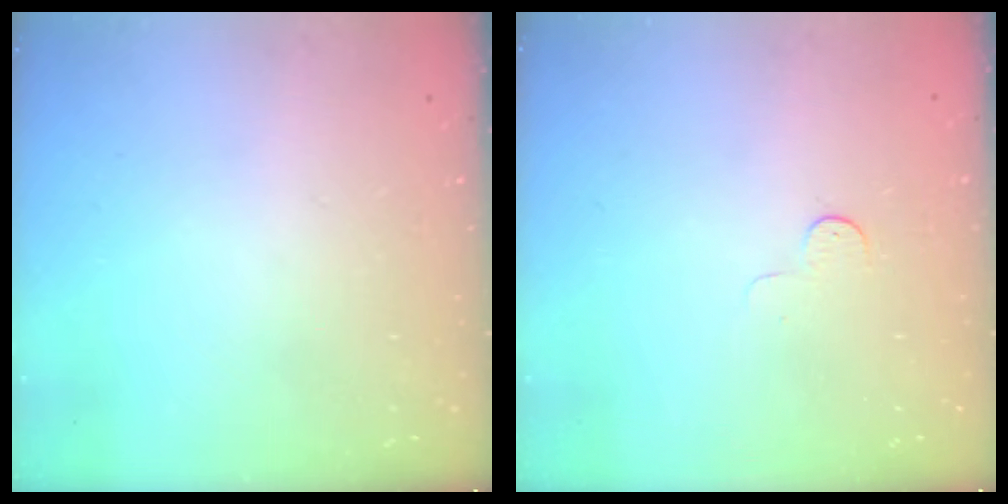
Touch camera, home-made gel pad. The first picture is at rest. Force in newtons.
{"total": 3.4, "press": 3.4, "slide": 0.4}